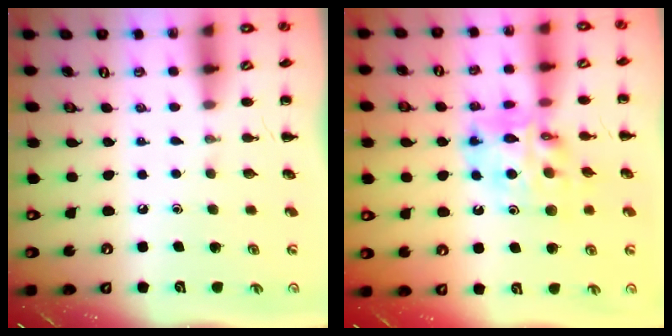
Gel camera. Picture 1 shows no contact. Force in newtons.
{"total": 12.0, "press": 11.6, "slide": 3.2}